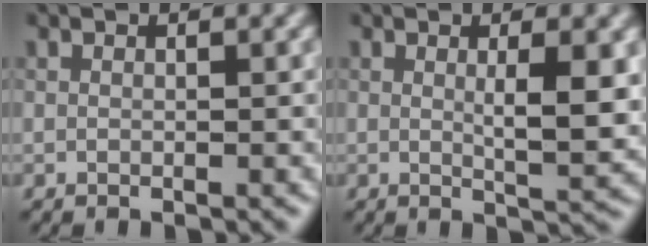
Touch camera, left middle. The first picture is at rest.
{"total": 3.8, "force": [0.6, 0.7, 3.7], "torque": [-0.056, -0.005, 0.013]}